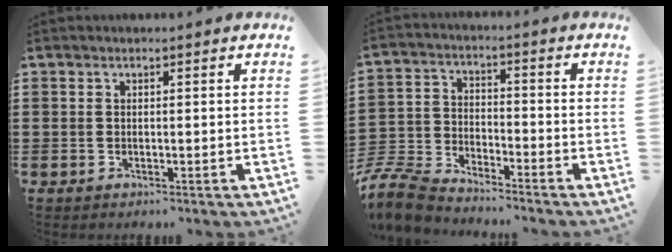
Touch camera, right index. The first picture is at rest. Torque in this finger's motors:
{"motor_torque": [-1.07, 1.07, -1.05, -0.21]}